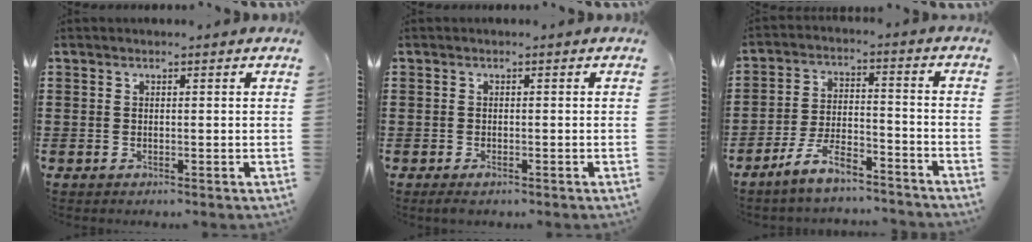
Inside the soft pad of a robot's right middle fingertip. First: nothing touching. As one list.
[{"total": 0.8, "force": [-0.5, 0.3, 0.5], "torque": [-0.011, -0.005, -0.009]}, {"total": 7.2, "force": [-6.1, 1.7, 3.4], "torque": [-0.072, 0.004, -0.121]}]